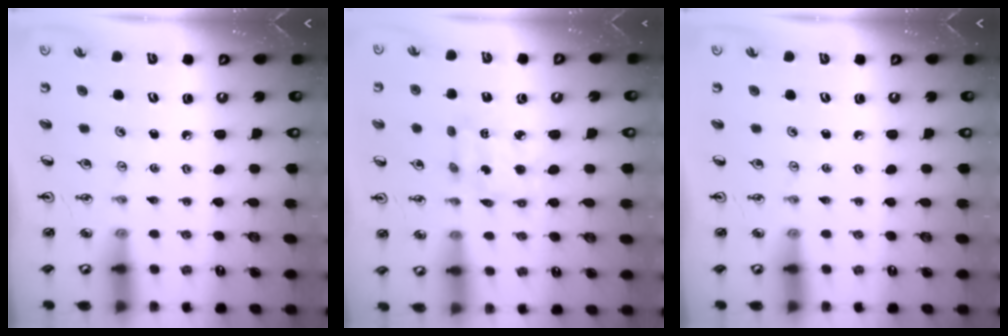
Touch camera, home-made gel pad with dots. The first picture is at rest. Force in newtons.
{"total": 3.9, "press": 3.9, "slide": 0.2}
{"total": 0.0}